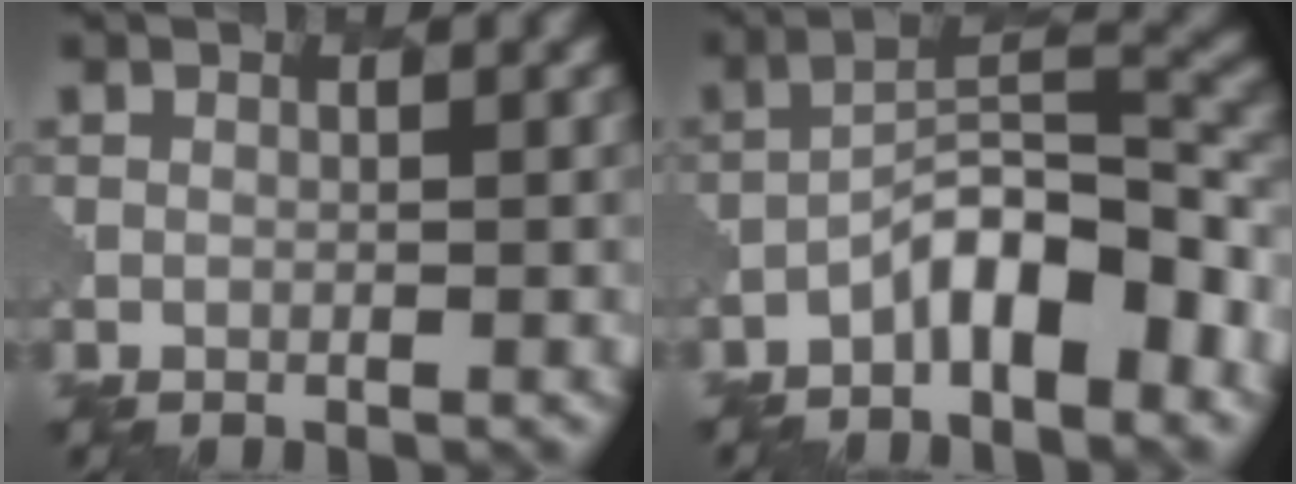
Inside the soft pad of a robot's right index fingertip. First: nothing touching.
{"total": 6.9, "force": [-4.1, 2.1, 5.2], "torque": [-0.084, 0.019, -0.074]}